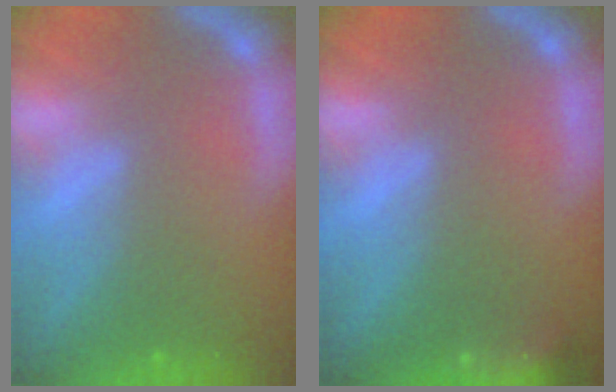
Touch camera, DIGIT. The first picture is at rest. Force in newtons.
{"total": 5.9}